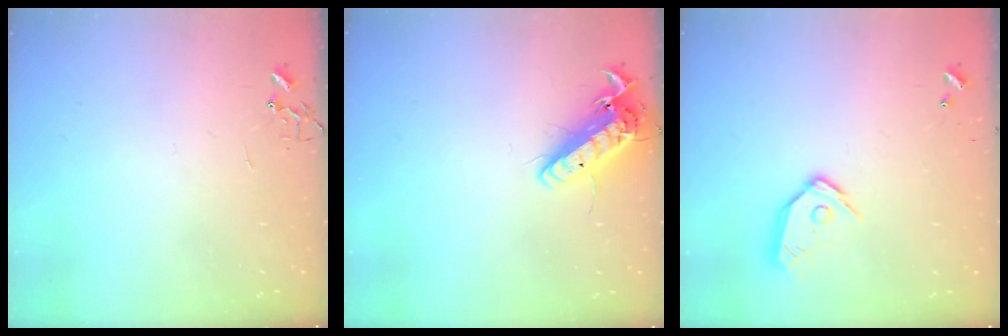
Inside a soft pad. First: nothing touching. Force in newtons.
{"total": 15.7, "press": 15.3, "slide": 3.3}
{"total": 11.6, "press": 11.5, "slide": 1.2}